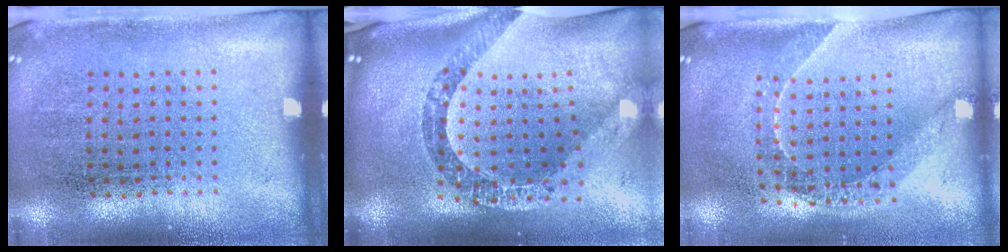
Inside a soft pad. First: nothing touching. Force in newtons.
{"total": 2.6, "press": 1.9, "slide": 1.7}
{"total": 1.6, "press": 1.4, "slide": 0.9}